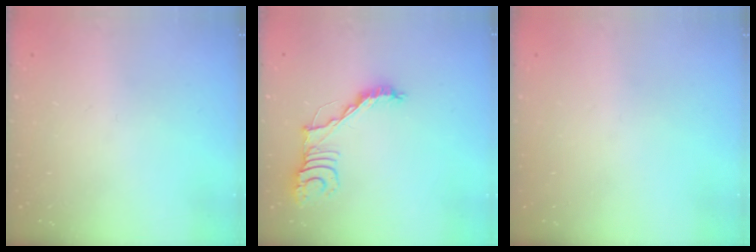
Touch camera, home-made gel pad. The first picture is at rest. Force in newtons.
{"total": 12.2, "press": 12.2, "slide": 1.0}
{"total": 0.0}